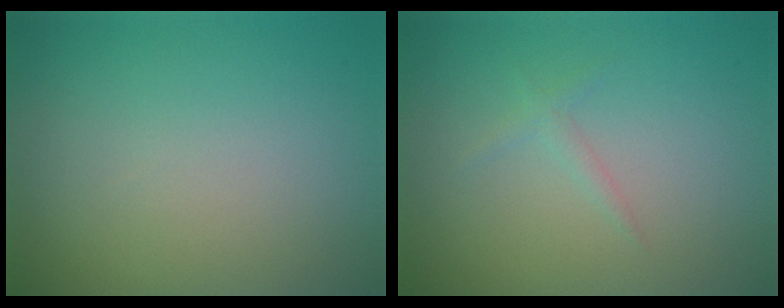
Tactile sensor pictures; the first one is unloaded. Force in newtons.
{"total": 0.8, "press": 0.8, "slide": 0.0}